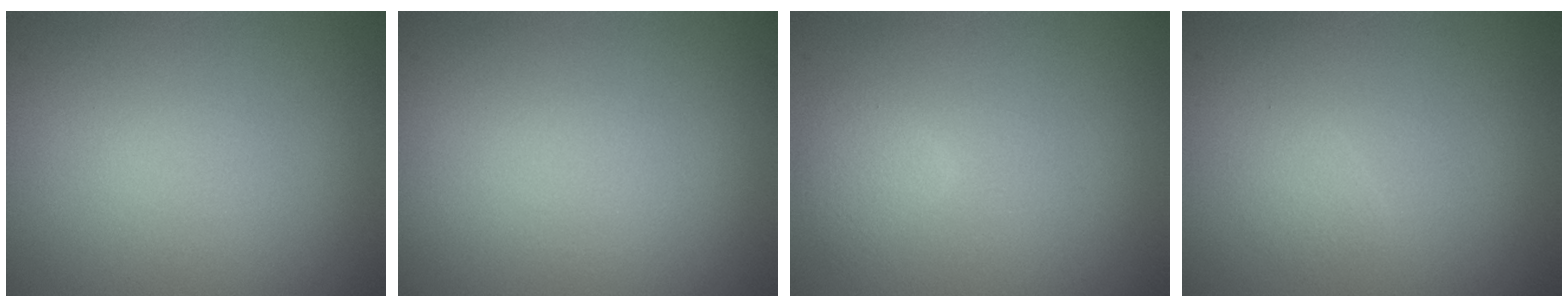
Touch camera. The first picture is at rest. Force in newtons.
{"total": 0.0}
{"total": 1.3, "press": 1.3, "slide": 0.1}
{"total": 0.8, "press": 0.8, "slide": 0.1}